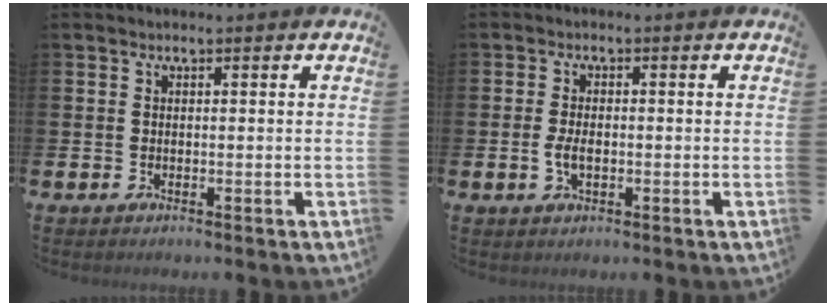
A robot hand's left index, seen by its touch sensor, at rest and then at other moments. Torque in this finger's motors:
{"motor_torque": [0.06, 0.03, 0.07, 0.08]}